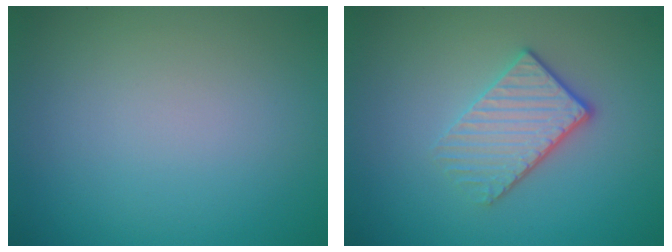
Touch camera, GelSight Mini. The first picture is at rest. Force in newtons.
{"total": 3.8, "press": 3.1, "slide": 2.1}